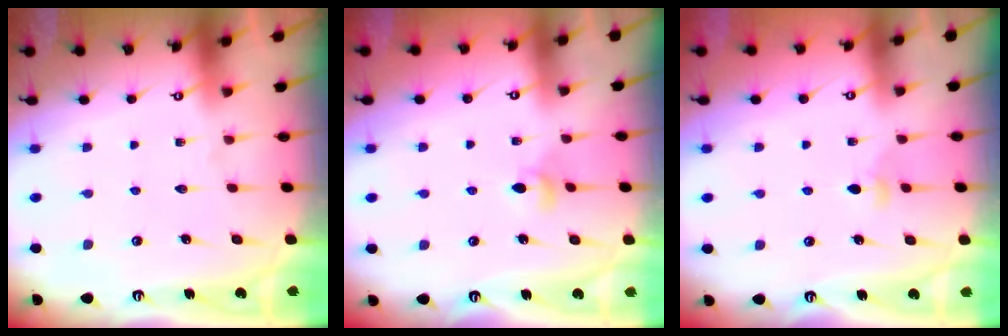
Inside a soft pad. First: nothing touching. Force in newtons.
{"total": 3.6, "press": 3.4, "slide": 1.0}
{"total": 3.0, "press": 2.9, "slide": 0.8}